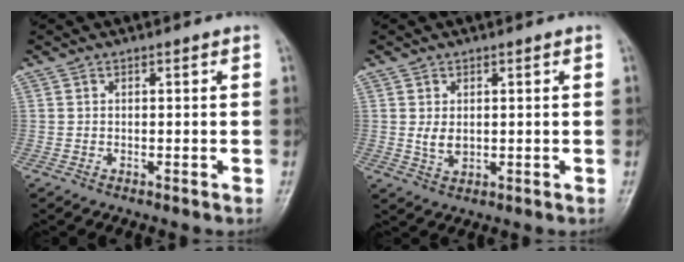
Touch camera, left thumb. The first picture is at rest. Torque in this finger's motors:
{"motor_torque": [0.67, 0.87, 0.61, -0.22, -0.02]}